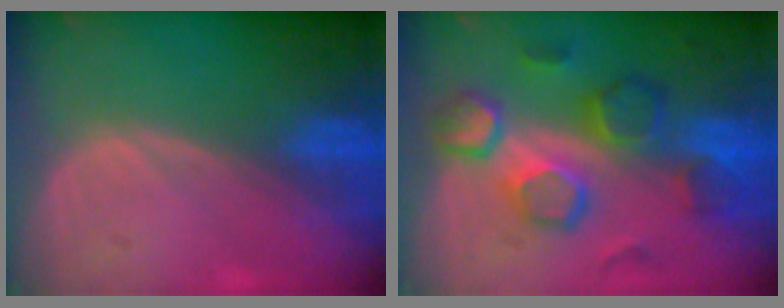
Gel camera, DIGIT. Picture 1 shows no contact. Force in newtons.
{"total": 9.9, "press": 9.4, "slide": 3.1}